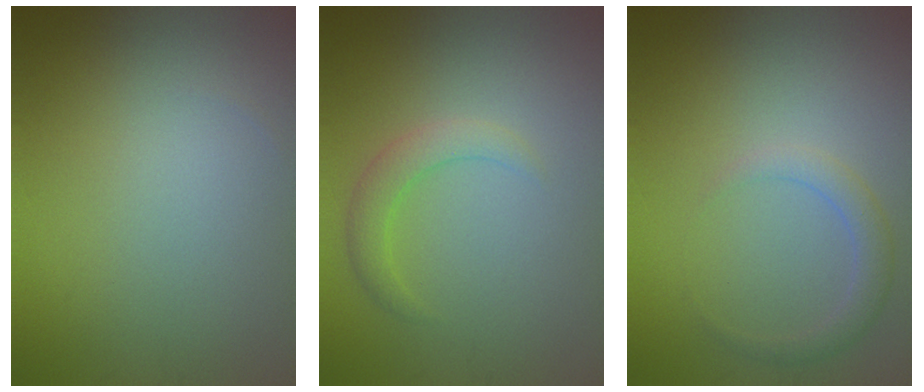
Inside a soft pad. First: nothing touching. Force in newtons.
{"total": 2.3, "press": 2.3, "slide": 0.1}
{"total": 1.9, "press": 1.9, "slide": 0.1}